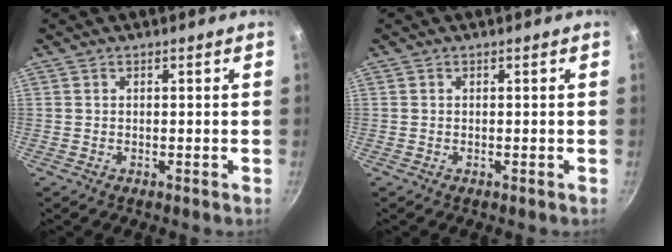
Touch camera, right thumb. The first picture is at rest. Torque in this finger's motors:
{"motor_torque": [-0.07, 0.22, 0.28, 0.15, -0.03]}